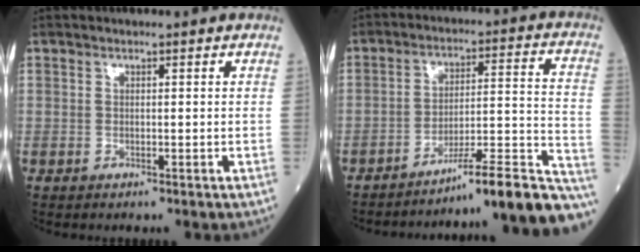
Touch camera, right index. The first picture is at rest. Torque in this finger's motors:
{"motor_torque": [-0.01, -0.02, 0.04, 0.04]}